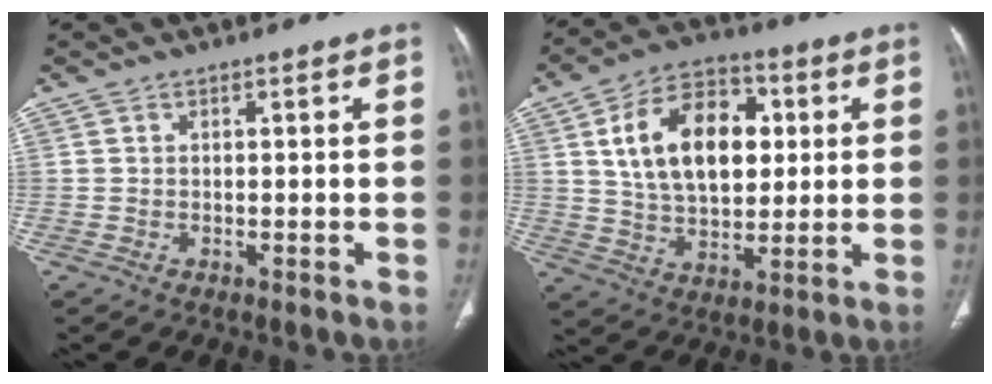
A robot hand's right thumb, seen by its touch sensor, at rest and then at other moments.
{"total": 17.9, "force": [4.0, 11.4, 13.2], "torque": [-0.188, 0.004, 0.070]}